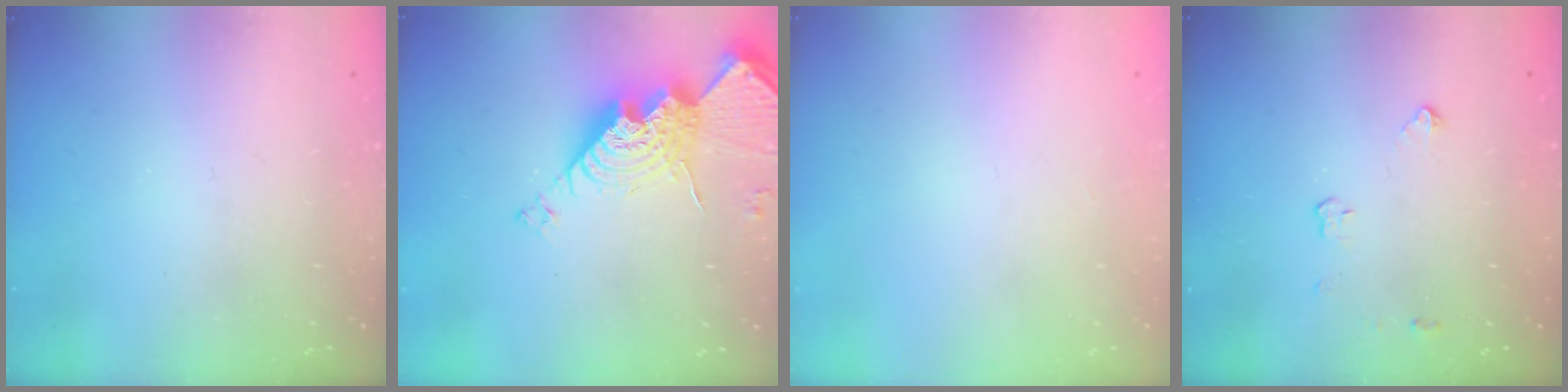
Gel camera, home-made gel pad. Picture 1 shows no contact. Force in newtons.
{"total": 17.1, "press": 17.1, "slide": 1.3}
{"total": 0.0}
{"total": 2.9, "press": 2.9, "slide": 0.5}